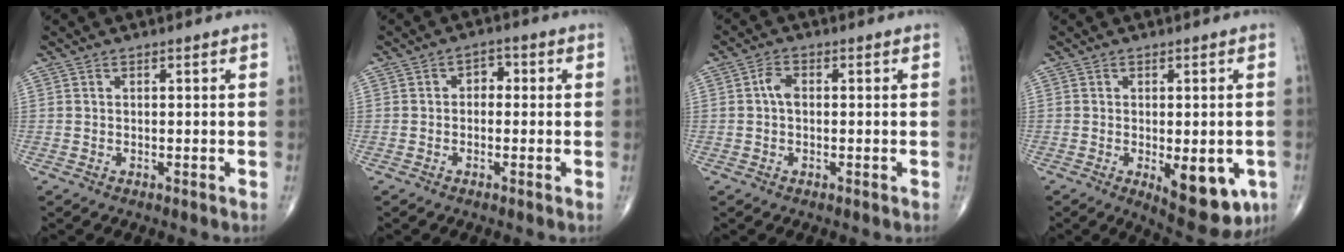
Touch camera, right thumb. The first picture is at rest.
{"total": 2.6, "force": [0.0, 1.9, 1.7], "torque": [-0.007, 0.010, -0.010]}
{"total": 2.5, "force": [0.1, 1.6, 2.0], "torque": [-0.039, 0.006, -0.003]}
{"total": 11.3, "force": [-3.5, 4.8, 9.6], "torque": [-0.103, -0.011, -0.035]}